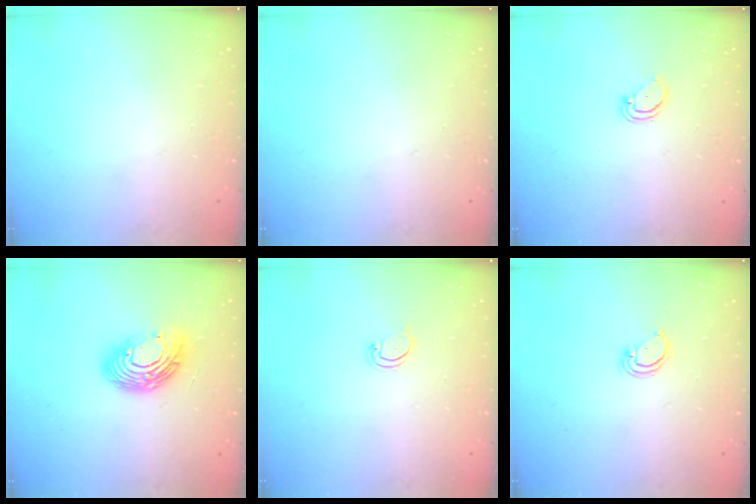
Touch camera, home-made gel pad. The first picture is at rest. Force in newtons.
{"total": 0.0}
{"total": 2.6, "press": 2.6, "slide": 0.2}
{"total": 13.9, "press": 13.8, "slide": 1.1}
{"total": 2.2, "press": 2.2, "slide": 0.2}
{"total": 2.8, "press": 2.8, "slide": 0.2}